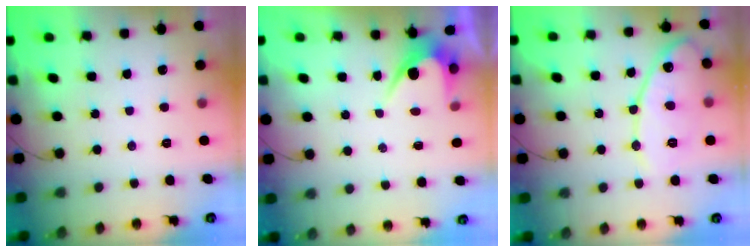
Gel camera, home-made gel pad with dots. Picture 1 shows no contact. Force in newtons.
{"total": 4.2, "press": 4.2, "slide": 0.2}
{"total": 12.9, "press": 12.9, "slide": 0.9}